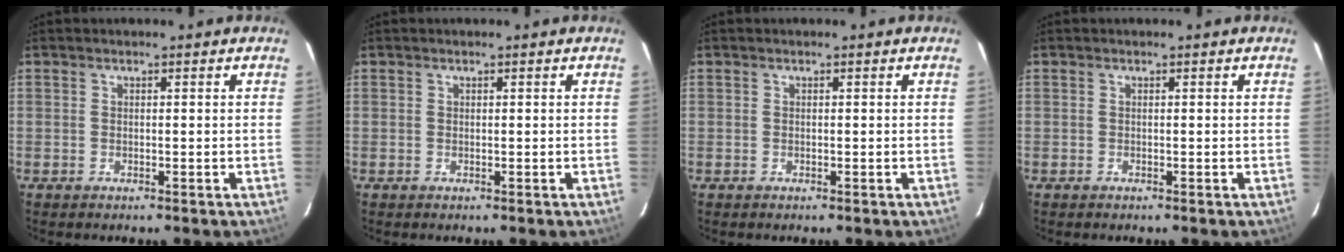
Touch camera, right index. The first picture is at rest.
{"total": 0.0}
{"total": 0.0}
{"total": 0.0}